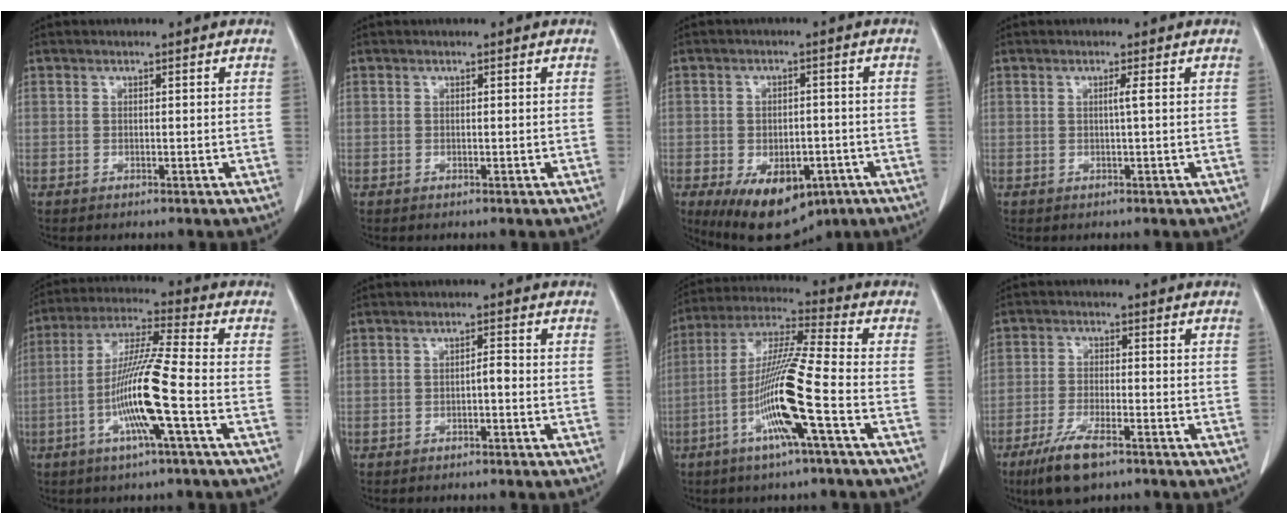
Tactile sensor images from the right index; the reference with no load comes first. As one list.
[{"total": 0.0}, {"total": 13.3, "force": [-6.9, 7.6, 8.4], "torque": [-0.149, -0.008, -0.092]}, {"total": 1.0, "force": [0.1, -0.4, 0.9], "torque": [-0.013, 0.000, 0.000]}, {"total": 12.2, "force": [-3.7, -0.7, 11.6], "torque": [-0.229, -0.004, -0.078]}, {"total": 1.4, "force": [-0.5, 0.3, 1.3], "torque": [-0.018, 0.003, -0.009]}, {"total": 13.6, "force": [-4.8, -0.8, 12.7], "torque": [-0.256, -0.005, -0.099]}, {"total": 7.4, "force": [-4.9, 1.7, 5.3], "torque": [-0.106, -0.014, -0.084]}]